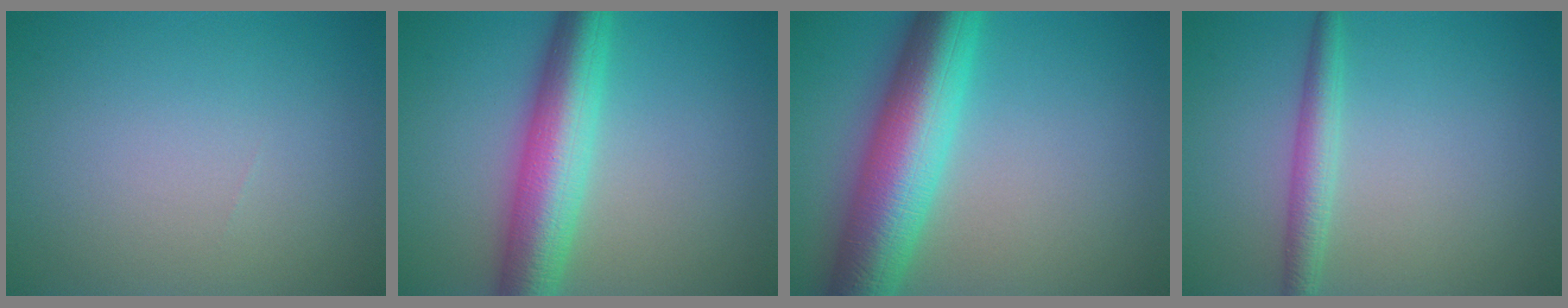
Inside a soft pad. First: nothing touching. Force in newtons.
{"total": 7.6, "press": 7.6, "slide": 0.0}
{"total": 9.9, "press": 9.9, "slide": 0.1}
{"total": 2.5, "press": 2.5, "slide": 0.1}